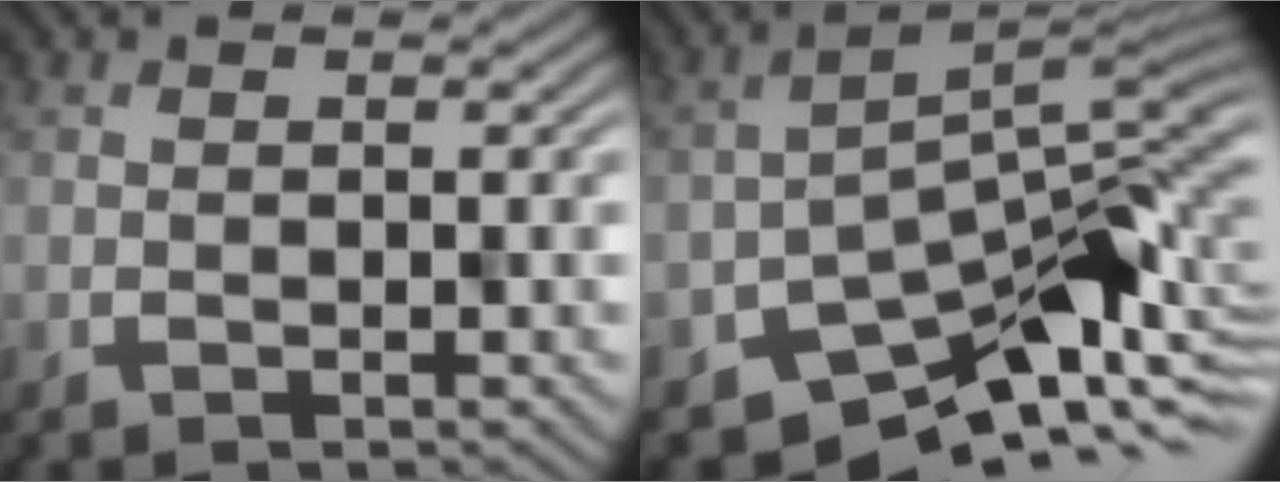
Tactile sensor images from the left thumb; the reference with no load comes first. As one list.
[{"total": 8.5, "force": [-4.9, 3.8, 5.8], "torque": [-0.085, -0.013, -0.082]}]